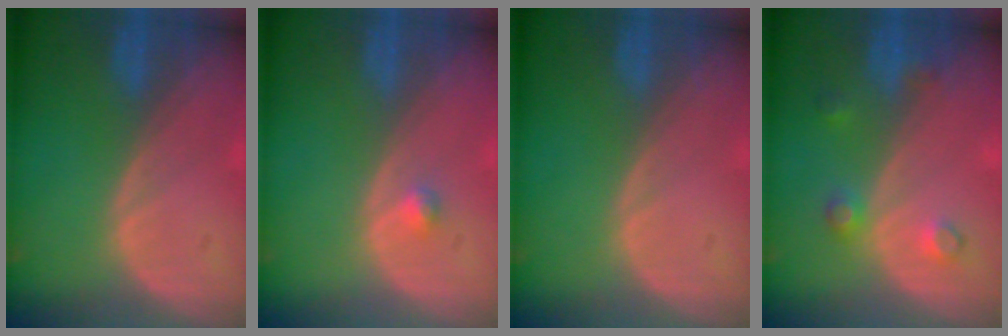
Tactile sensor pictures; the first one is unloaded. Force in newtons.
{"total": 1.0, "press": 1.0, "slide": 0.1}
{"total": 0.0}
{"total": 3.2, "press": 3.2, "slide": 0.4}